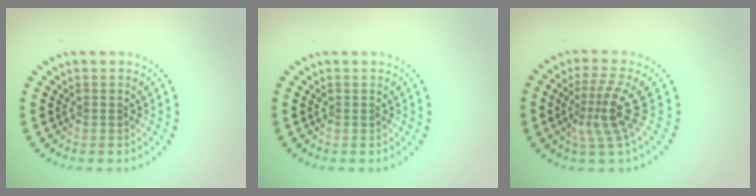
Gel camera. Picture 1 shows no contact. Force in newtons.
{"total": 0.0}
{"total": 3.8, "press": 2.6, "slide": 2.8}